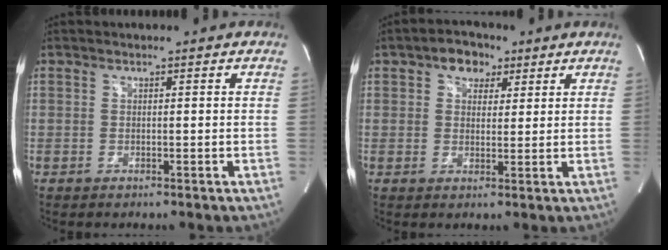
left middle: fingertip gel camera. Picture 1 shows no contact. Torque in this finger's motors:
{"motor_torque": [0.20, -0.12, 0.01, 0.02]}